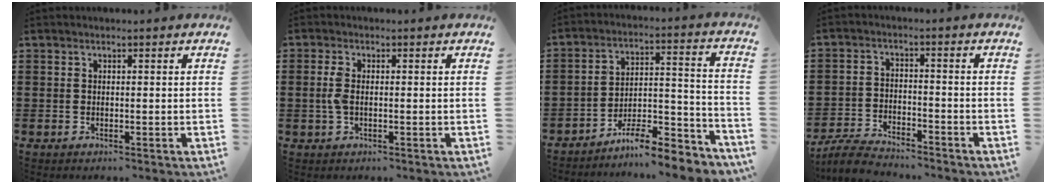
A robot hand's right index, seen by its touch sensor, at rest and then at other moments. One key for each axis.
{"total": 2.8, "fx": -0.2, "fy": 1.1, "fz": 2.5, "tx": -0.070, "ty": -0.007, "tz": -0.012}
{"total": 8.1, "fx": -7.5, "fy": 0.9, "fz": 2.8, "tx": -0.032, "ty": 0.018, "tz": -0.142}
{"total": 4.9, "fx": -4.7, "fy": 0.5, "fz": 1.2, "tx": -0.042, "ty": -0.003, "tz": -0.099}